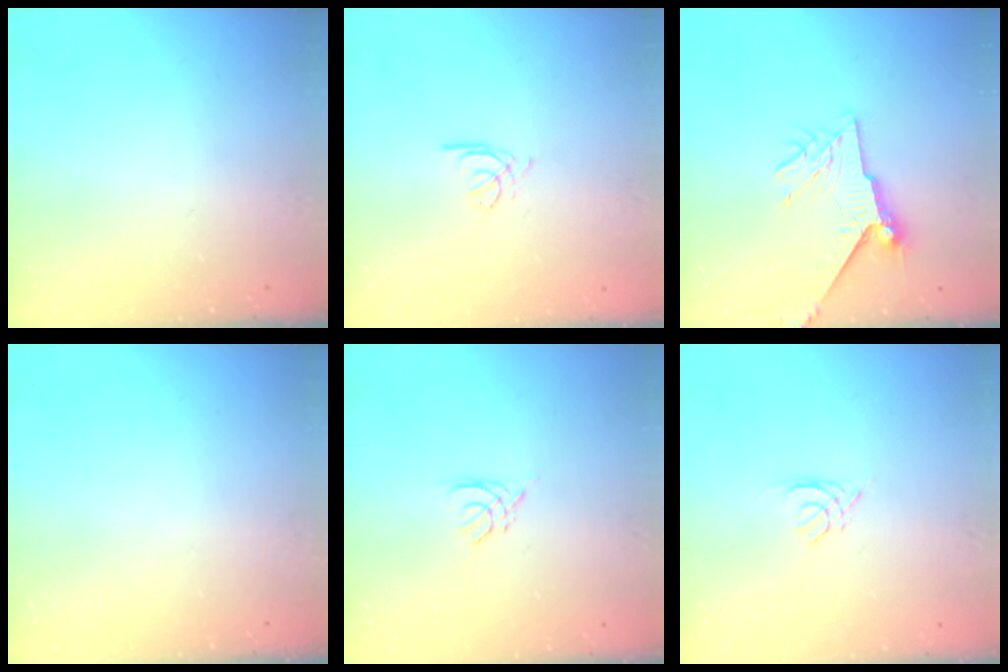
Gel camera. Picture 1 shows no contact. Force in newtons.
{"total": 2.6, "press": 2.6, "slide": 0.3}
{"total": 7.6, "press": 7.6, "slide": 1.0}
{"total": 0.0}
{"total": 2.7, "press": 2.7, "slide": 0.5}
{"total": 1.3, "press": 1.3, "slide": 0.3}